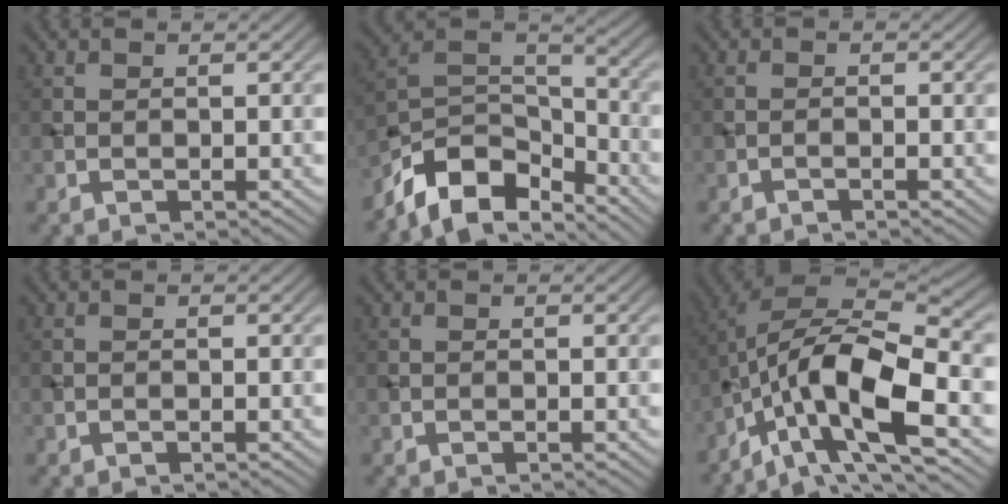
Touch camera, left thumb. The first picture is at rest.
{"total": 10.9, "force": [-8.0, 4.7, 5.7], "torque": [-0.108, -0.003, -0.161]}
{"total": 0.7, "force": [-0.6, 0.0, 0.4], "torque": [-0.007, 0.003, -0.013]}
{"total": 0.0}
{"total": 0.0}
{"total": 15.4, "force": [-6.0, 5.4, 13.1], "torque": [-0.244, 0.000, -0.119]}